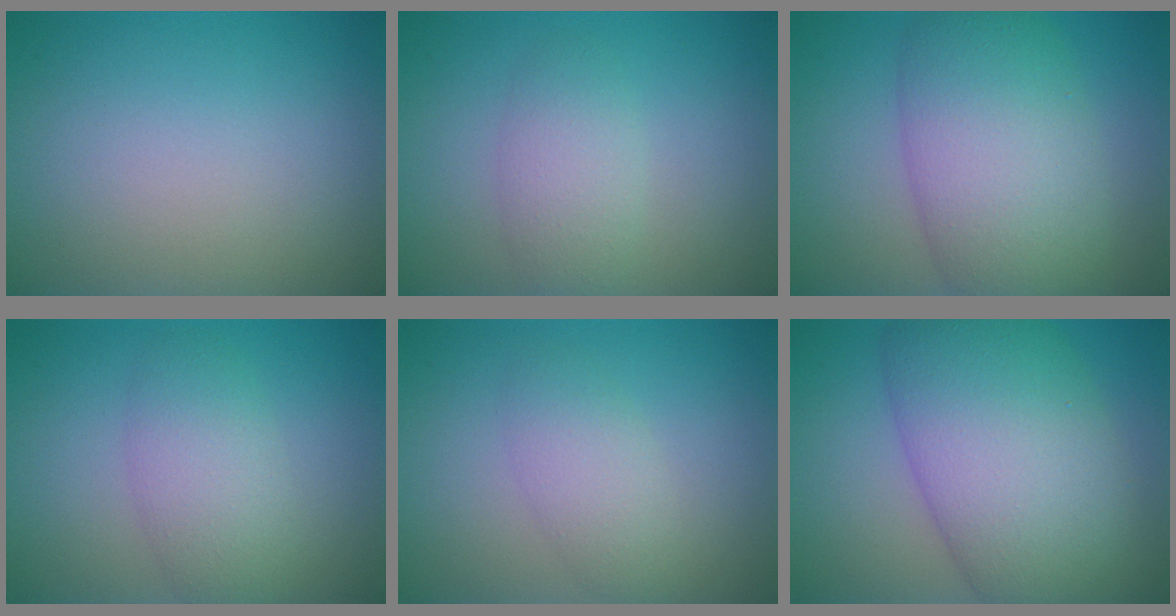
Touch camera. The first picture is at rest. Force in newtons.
{"total": 2.8, "press": 2.8, "slide": 0.2}
{"total": 9.4, "press": 9.4, "slide": 0.7}
{"total": 2.4, "press": 2.4, "slide": 0.3}
{"total": 2.6, "press": 2.6, "slide": 0.1}
{"total": 12.4, "press": 12.4, "slide": 0.3}